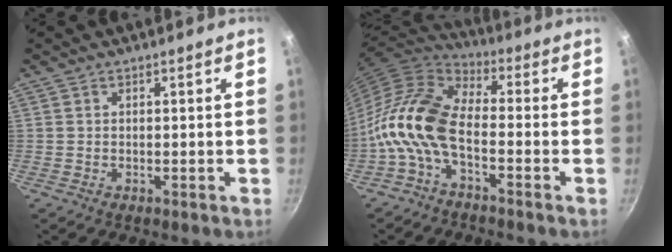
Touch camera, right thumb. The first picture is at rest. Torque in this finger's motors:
{"motor_torque": [2.02, 2.99, 1.40, -1.37, 0.25]}